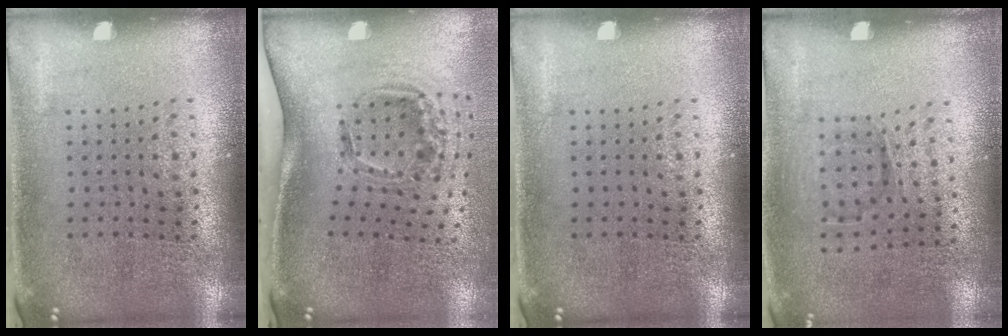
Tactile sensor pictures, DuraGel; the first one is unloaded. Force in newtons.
{"total": 2.1, "press": 1.2, "slide": 1.6}
{"total": 0.0}
{"total": 0.9, "press": 0.6, "slide": 0.7}